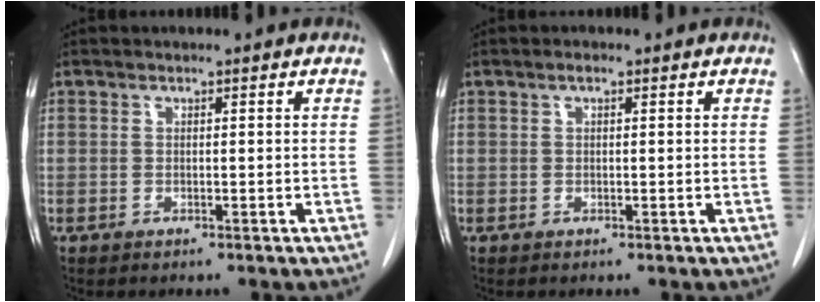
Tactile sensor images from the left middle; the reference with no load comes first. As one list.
[{"total": 0.7, "force": [0.4, 0.2, 0.6], "torque": [-0.010, 0.004, 0.004]}]